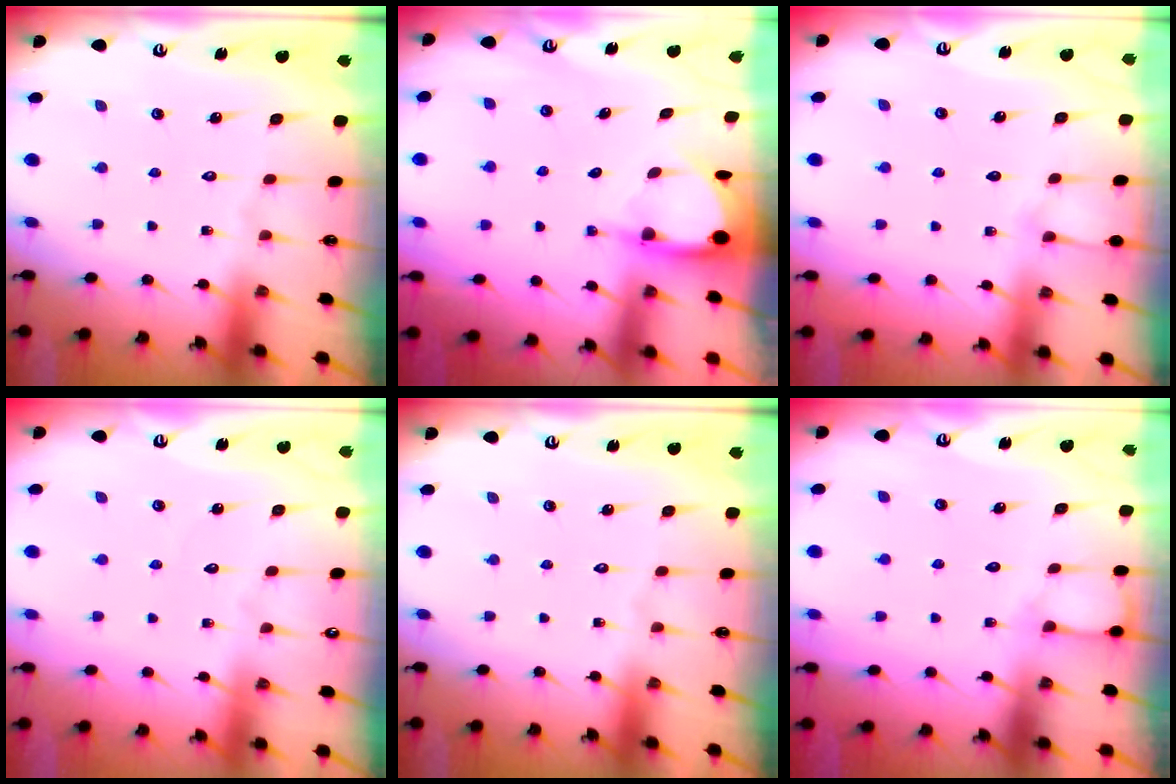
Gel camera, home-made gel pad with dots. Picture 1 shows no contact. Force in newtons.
{"total": 3.5, "press": 3.4, "slide": 0.2}
{"total": 3.5, "press": 3.5, "slide": 0.6}
{"total": 2.1, "press": 2.1, "slide": 0.1}
{"total": 0.0}
{"total": 3.8, "press": 3.8, "slide": 0.4}